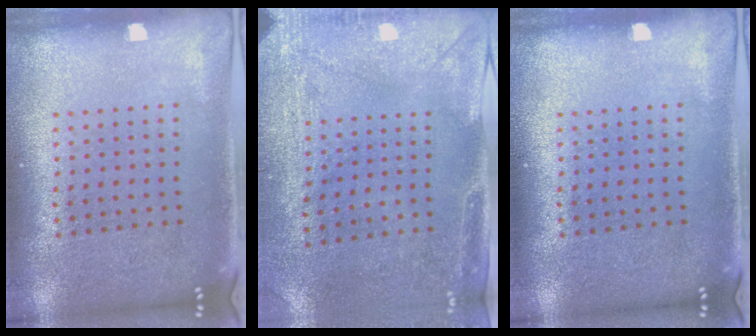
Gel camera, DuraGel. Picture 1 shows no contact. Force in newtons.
{"total": 3.0, "press": 2.4, "slide": 1.8}
{"total": 0.0}